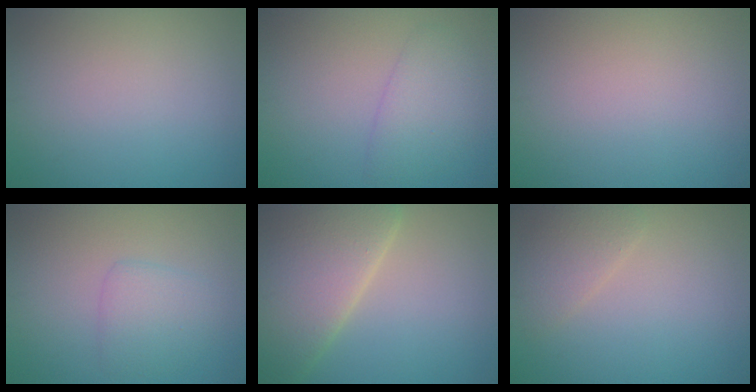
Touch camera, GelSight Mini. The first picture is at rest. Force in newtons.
{"total": 2.7, "press": 2.7, "slide": 0.3}
{"total": 0.0}
{"total": 2.4, "press": 2.4, "slide": 0.1}
{"total": 10.2, "press": 10.2, "slide": 0.5}
{"total": 2.0, "press": 2.0, "slide": 0.2}